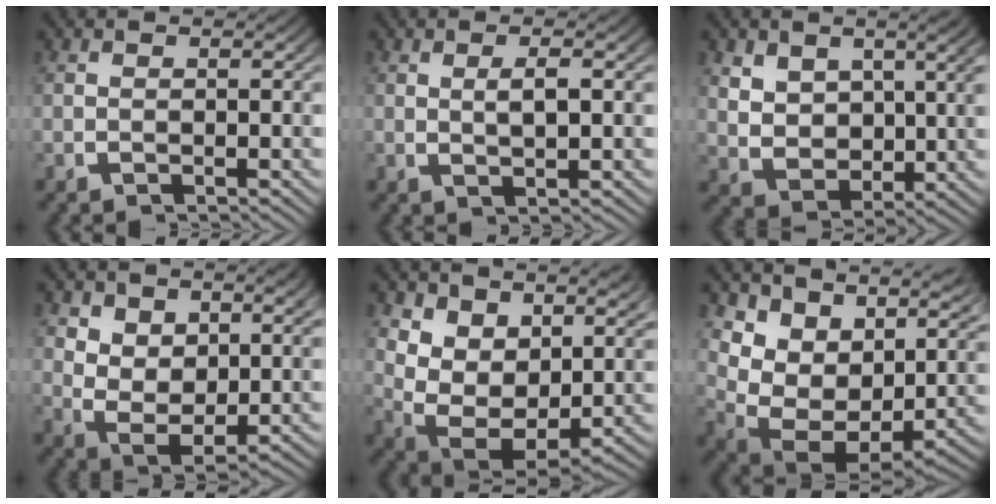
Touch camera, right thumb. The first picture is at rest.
{"total": 1.8, "force": [0.6, 0.5, 1.7], "torque": [-0.030, -0.002, 0.017]}
{"total": 5.9, "force": [0.9, 4.2, 4.1], "torque": [-0.091, -0.028, 0.034]}
{"total": 6.5, "force": [-0.1, 4.6, 4.6], "torque": [-0.112, -0.048, 0.021]}
{"total": 10.4, "force": [-0.1, 8.0, 6.7], "torque": [-0.173, -0.066, 0.016]}
{"total": 12.6, "force": [0.3, 8.8, 9.0], "torque": [-0.176, -0.039, 0.017]}